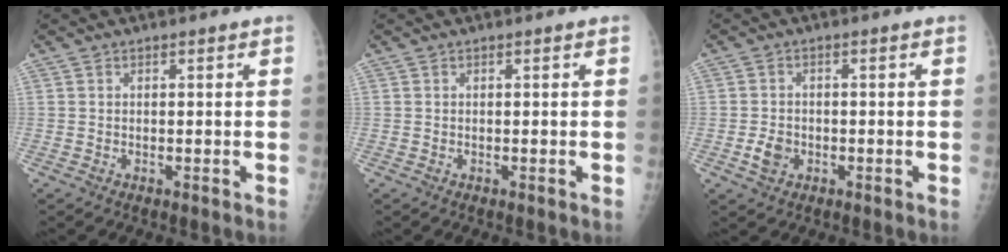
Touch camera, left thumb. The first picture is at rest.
{"total": 0.0}
{"total": 3.4, "force": [-1.1, 2.6, 1.8], "torque": [-0.029, 0.005, -0.018]}